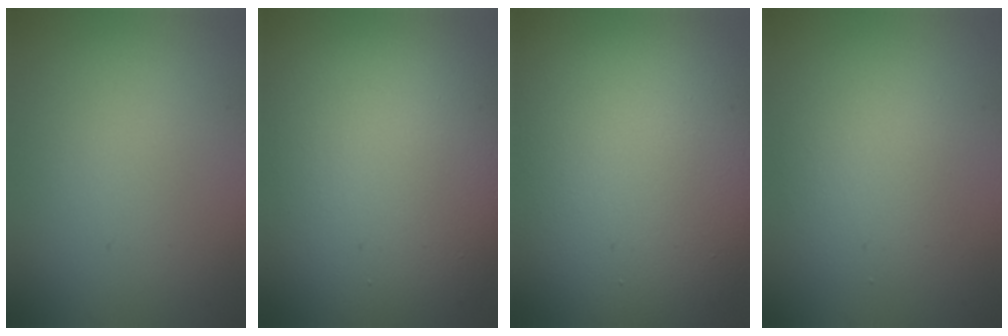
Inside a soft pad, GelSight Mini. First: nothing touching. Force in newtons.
{"total": 14.7, "press": 14.7, "slide": 1.4}
{"total": 15.8, "press": 15.8, "slide": 1.1}
{"total": 3.1, "press": 3.1, "slide": 0.1}